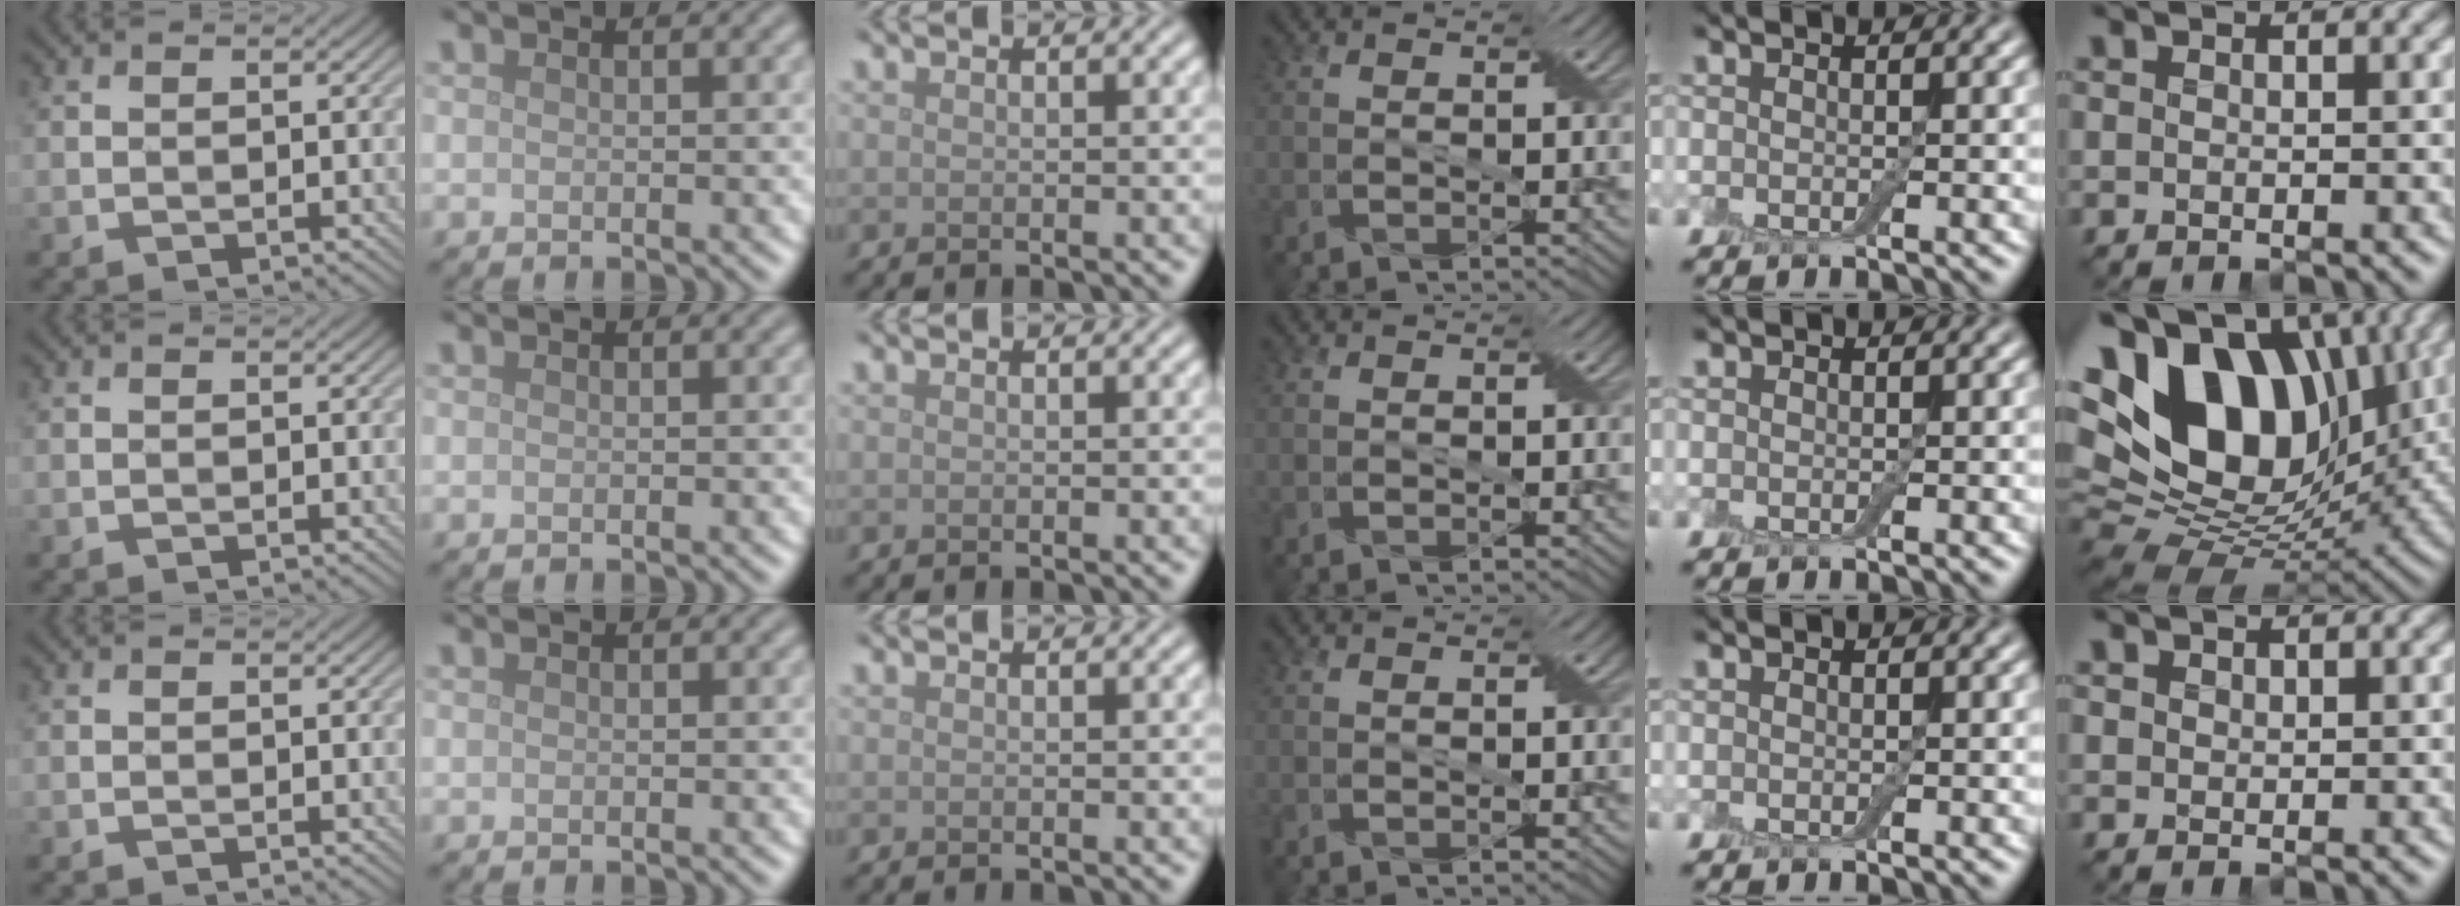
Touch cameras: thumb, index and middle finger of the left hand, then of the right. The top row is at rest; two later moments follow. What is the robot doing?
{"motion": "extract", "object": "drawer"}